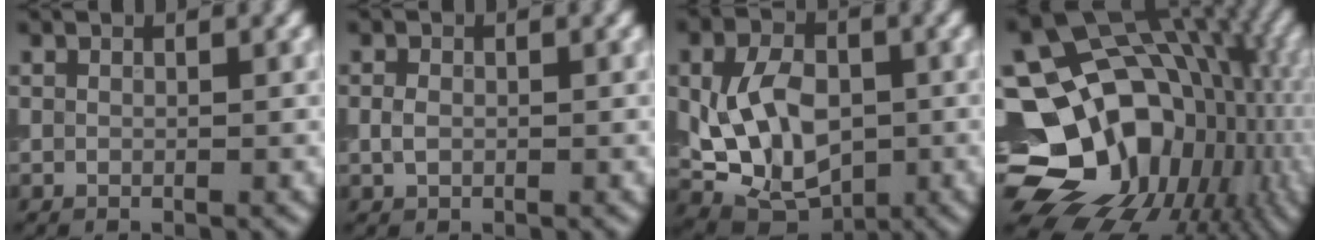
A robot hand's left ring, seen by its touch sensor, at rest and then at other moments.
{"total": 1.3, "force": [0.0, 1.0, 0.9], "torque": [-0.019, 0.000, -0.002]}
{"total": 8.4, "force": [-0.3, 5.7, 6.1], "torque": [-0.119, -0.008, -0.002]}
{"total": 21.1, "force": [-4.2, 16.9, 11.9], "torque": [-0.177, -0.017, -0.069]}